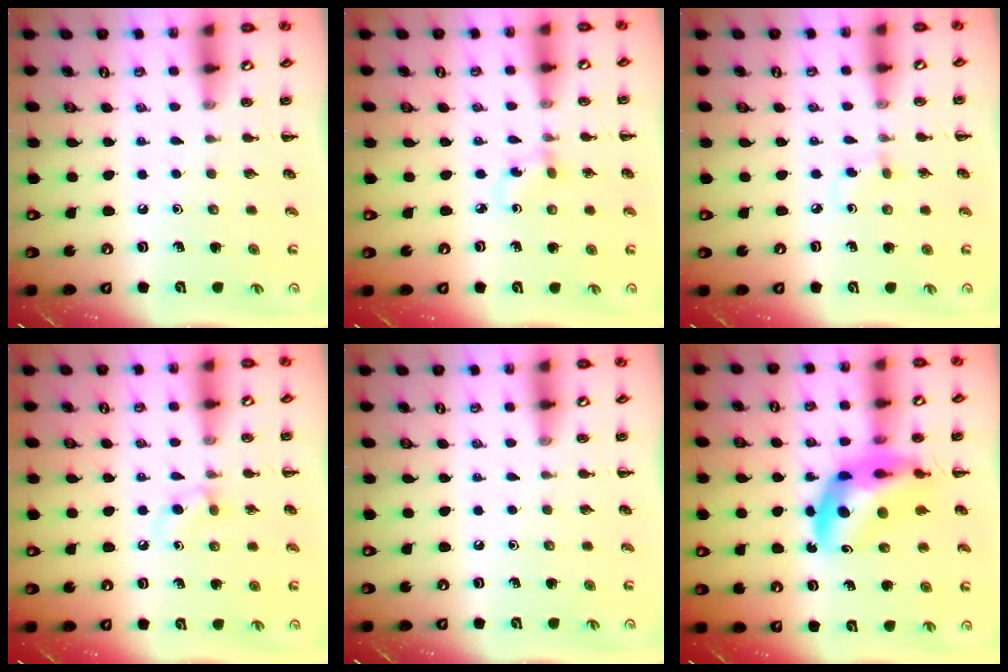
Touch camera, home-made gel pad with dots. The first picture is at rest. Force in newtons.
{"total": 1.9, "press": 1.7, "slide": 0.7}
{"total": 2.6, "press": 2.4, "slide": 1.2}
{"total": 4.1, "press": 3.9, "slide": 1.5}
{"total": 0.0}
{"total": 13.2, "press": 12.7, "slide": 3.8}